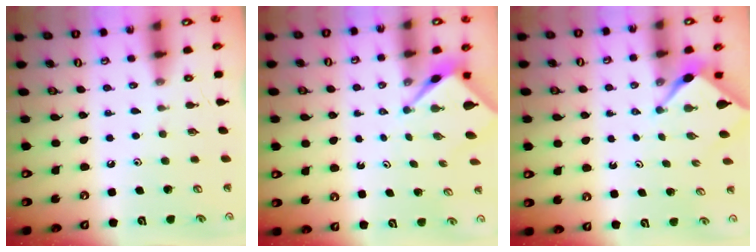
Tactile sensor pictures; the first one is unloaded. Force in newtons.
{"total": 2.5, "press": 2.5, "slide": 0.1}
{"total": 2.2, "press": 2.2, "slide": 0.3}